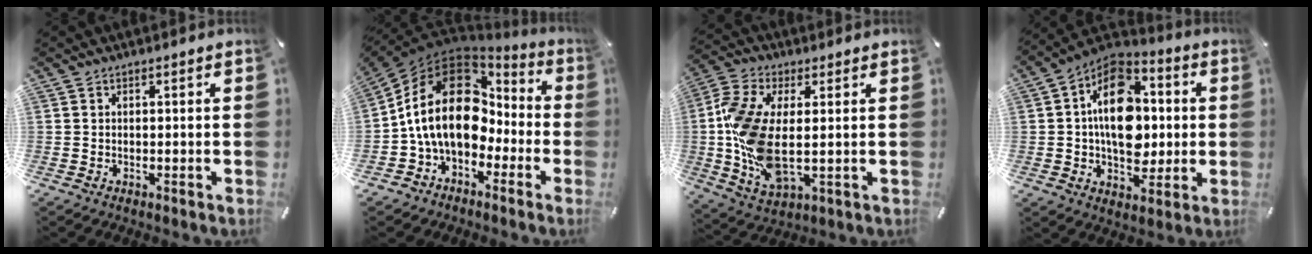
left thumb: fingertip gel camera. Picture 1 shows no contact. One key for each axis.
{"total": 20.1, "fx": 0.9, "fy": 14.6, "fz": 13.7, "tx": -0.273, "ty": 0.008, "tz": 0.017}
{"total": 14.5, "fx": 0.8, "fy": 7.4, "fz": 12.4, "tx": -0.284, "ty": -0.016, "tz": 0.019}
{"total": 18.3, "fx": 0.3, "fy": 12.6, "fz": 13.3, "tx": -0.222, "ty": 0.003, "tz": 0.003}